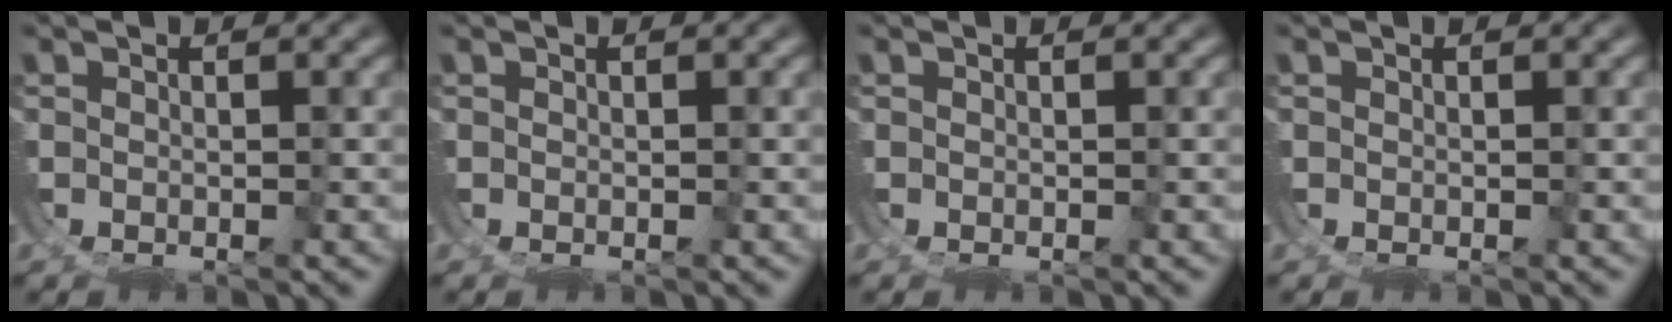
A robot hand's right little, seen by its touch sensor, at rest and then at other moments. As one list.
[{"total": 0.0}, {"total": 0.0}, {"total": 0.0}]